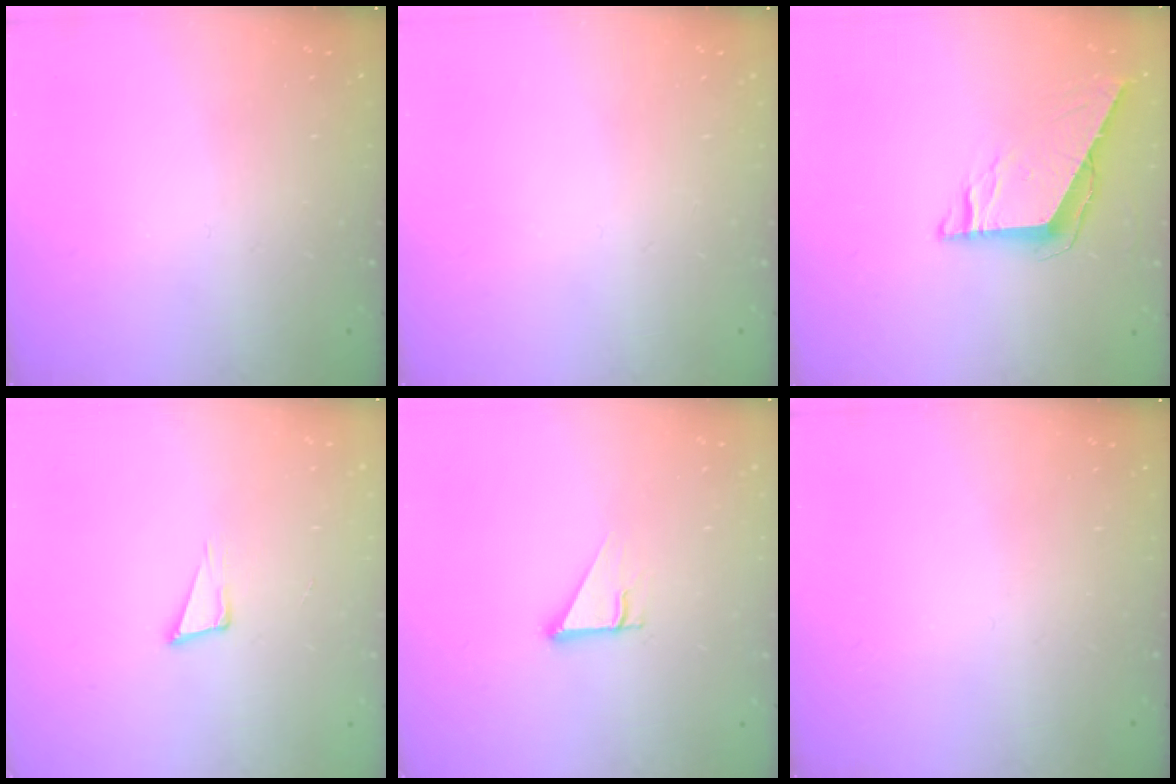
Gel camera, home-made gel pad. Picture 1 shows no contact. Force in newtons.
{"total": 0.0}
{"total": 7.2, "press": 7.2, "slide": 0.5}
{"total": 4.6, "press": 3.4, "slide": 3.2}
{"total": 2.5, "press": 2.5, "slide": 0.2}
{"total": 0.0}